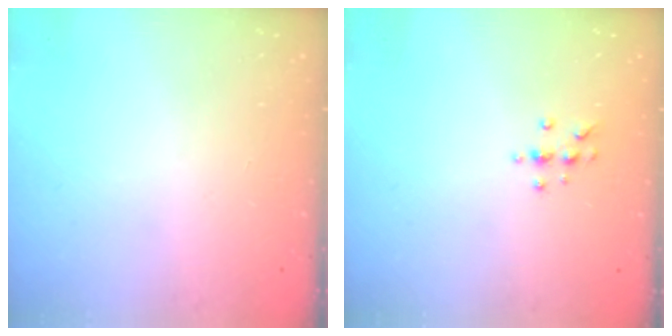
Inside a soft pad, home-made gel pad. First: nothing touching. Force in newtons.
{"total": 5.6, "press": 5.5, "slide": 0.7}